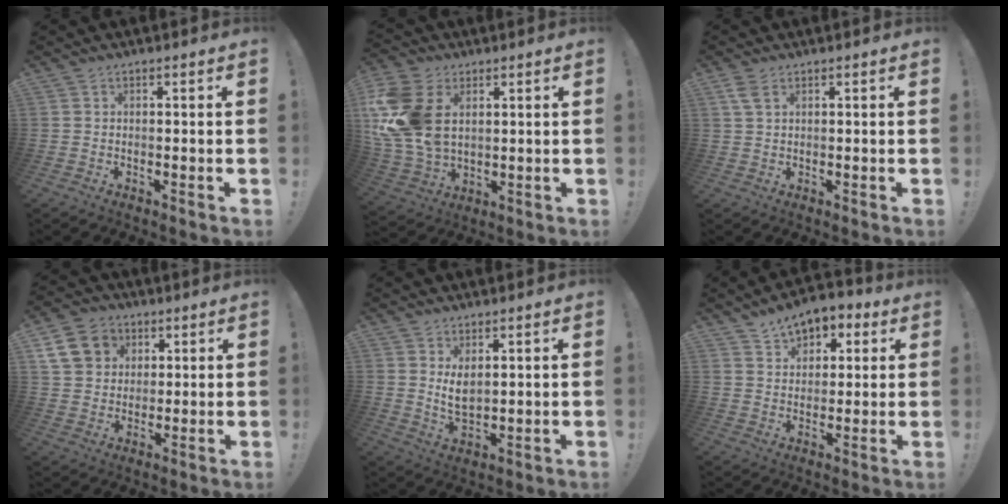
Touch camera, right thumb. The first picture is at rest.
{"total": 19.5, "force": [4.4, 13.5, 13.4], "torque": [-0.285, -0.015, 0.086]}
{"total": 3.6, "force": [1.9, 1.7, 2.6], "torque": [-0.045, -0.005, 0.035]}
{"total": 13.1, "force": [5.1, 10.9, 5.2], "torque": [-0.065, -0.016, 0.105]}
{"total": 5.5, "force": [2.3, 2.8, 4.1], "torque": [-0.065, -0.014, 0.040]}
{"total": 8.4, "force": [5.2, 5.6, 3.3], "torque": [-0.043, -0.026, 0.101]}